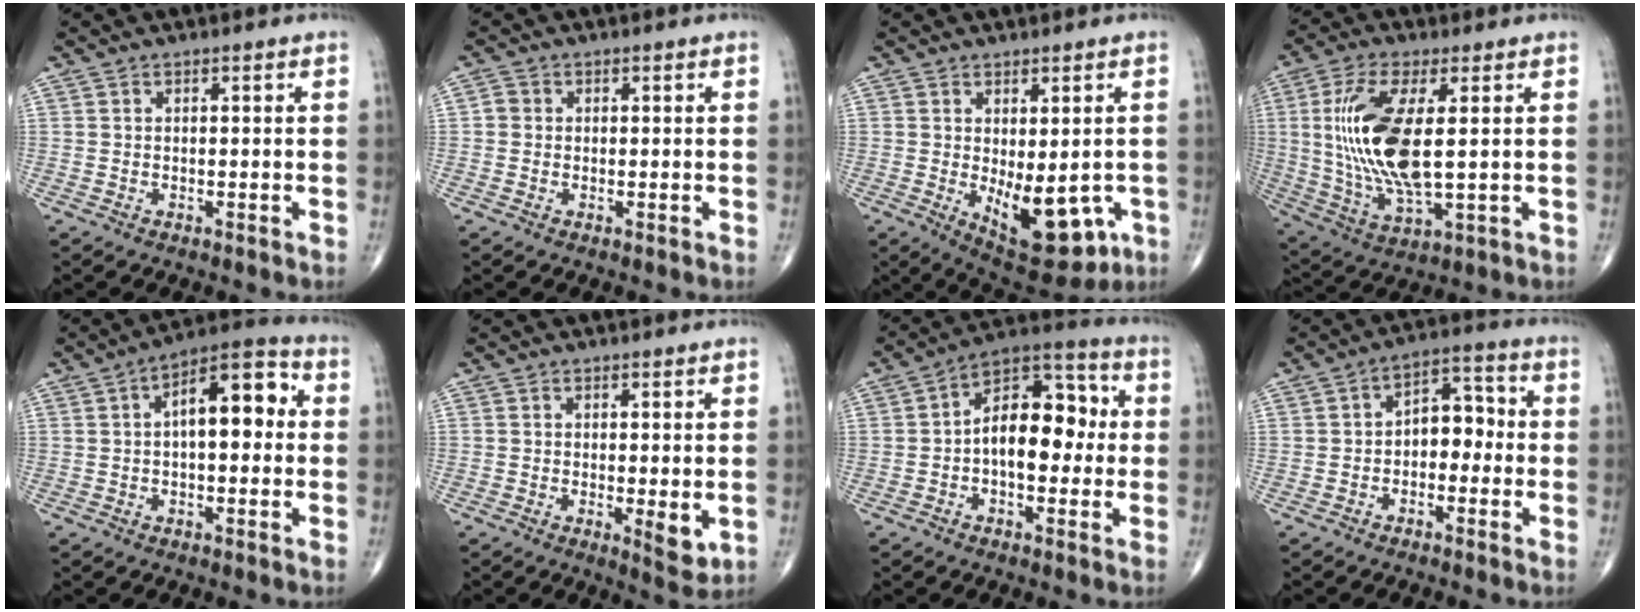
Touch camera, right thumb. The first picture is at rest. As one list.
[{"total": 1.6, "force": [0.0, 1.5, 0.6], "torque": [-0.003, 0.004, -0.003]}, {"total": 12.6, "force": [-2.7, 6.2, 10.6], "torque": [-0.120, -0.010, -0.016]}, {"total": 16.6, "force": [1.9, 6.1, 15.4], "torque": [-0.331, -0.014, 0.044]}, {"total": 11.9, "force": [1.6, 5.5, 10.5], "torque": [-0.138, 0.034, 0.013]}, {"total": 4.1, "force": [-0.5, 1.3, 3.8], "torque": [-0.053, -0.013, -0.007]}, {"total": 13.4, "force": [-0.2, 7.9, 10.9], "torque": [-0.137, 0.039, -0.016]}, {"total": 7.2, "force": [-1.0, 4.7, 5.3], "torque": [-0.051, 0.035, -0.030]}]